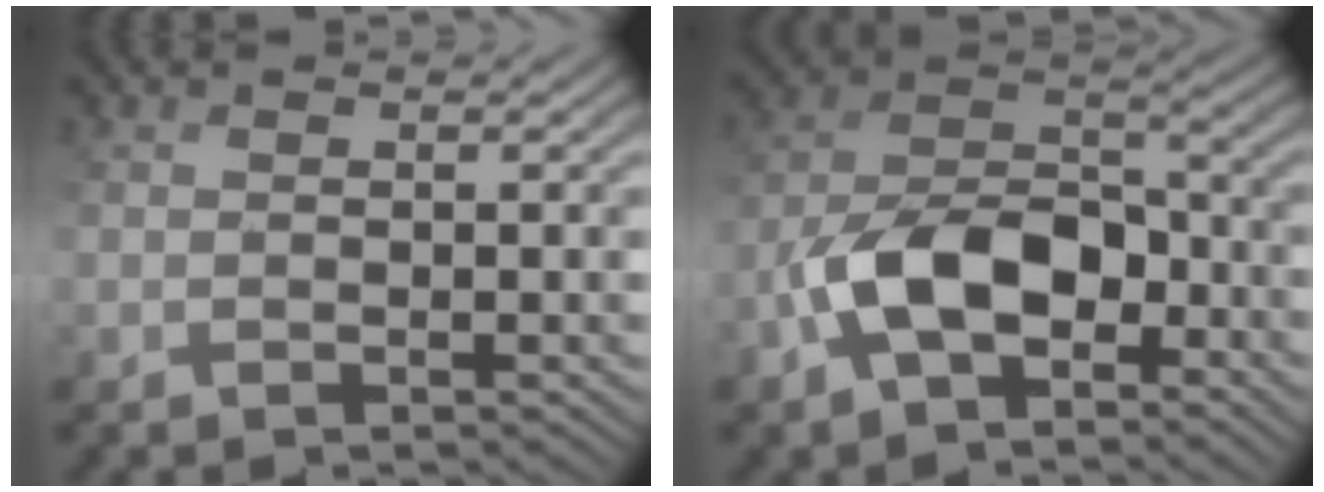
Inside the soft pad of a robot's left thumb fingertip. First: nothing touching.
{"total": 9.1, "force": [-4.0, 5.0, 6.5], "torque": [-0.125, 0.016, -0.088]}